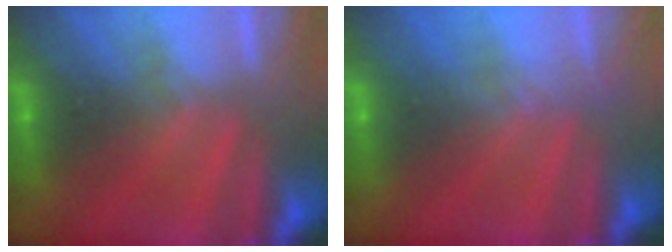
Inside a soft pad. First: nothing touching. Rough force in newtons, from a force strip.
{"total": 3.4}